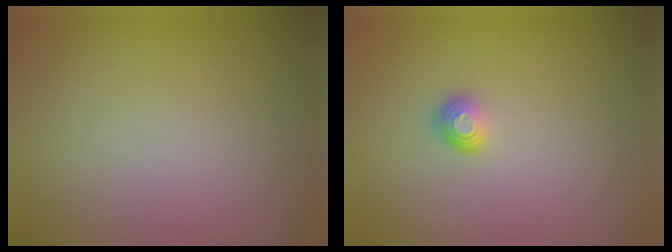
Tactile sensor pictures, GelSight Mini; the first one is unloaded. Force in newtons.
{"total": 1.0, "press": 0.9, "slide": 0.4}